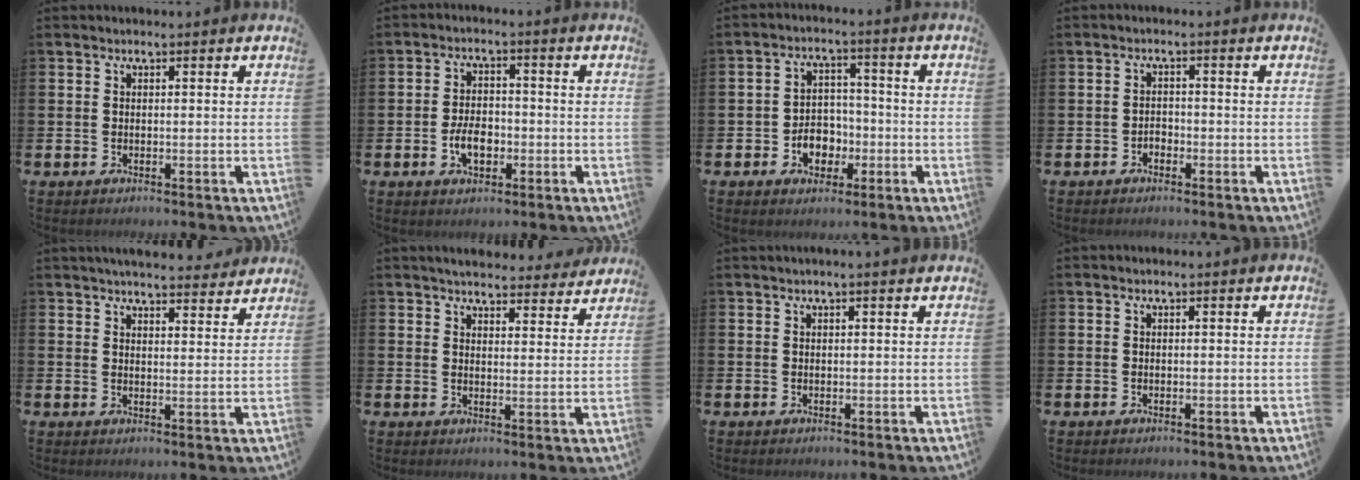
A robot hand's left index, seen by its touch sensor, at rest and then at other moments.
{"total": 4.4, "force": [-1.4, 2.7, 3.3], "torque": [-0.050, 0.003, -0.027]}
{"total": 4.9, "force": [-1.8, 3.9, 2.3], "torque": [-0.033, 0.003, -0.042]}
{"total": 1.4, "force": [-1.0, 1.0, 0.3], "torque": [-0.009, 0.002, -0.022]}
{"total": 4.7, "force": [4.7, 0.4, 0.5], "torque": [-0.007, -0.029, 0.082]}
{"total": 4.6, "force": [4.5, 0.8, 0.4], "torque": [-0.014, -0.028, 0.079]}
{"total": 0.5, "force": [0.3, -0.1, 0.4], "torque": [0.001, -0.003, 0.004]}
{"total": 0.0}